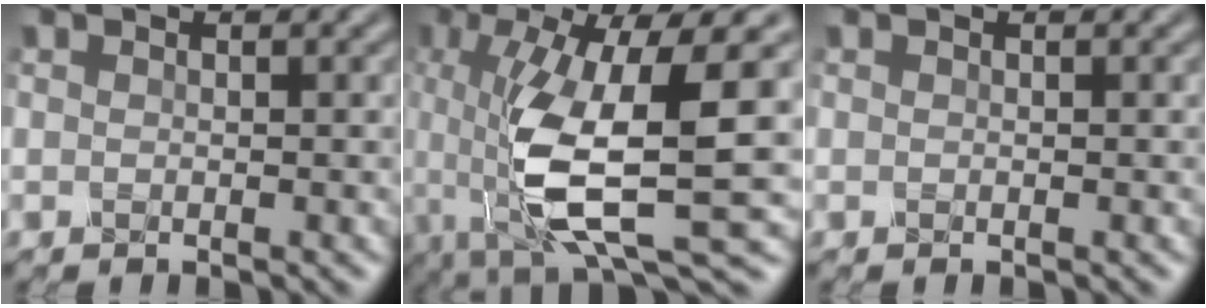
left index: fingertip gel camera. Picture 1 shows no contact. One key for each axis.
{"total": 11.4, "fx": -1.4, "fy": 3.2, "fz": 10.9, "tx": -0.209, "ty": -0.024, "tz": -0.016}
{"total": 0.0}